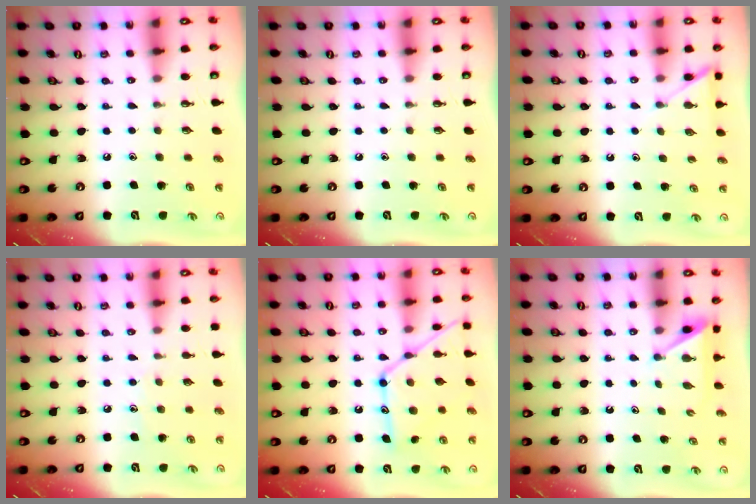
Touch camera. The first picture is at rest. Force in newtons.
{"total": 0.0}
{"total": 4.6, "press": 4.5, "slide": 0.6}
{"total": 4.6, "press": 4.6, "slide": 0.5}
{"total": 15.7, "press": 15.7, "slide": 1.2}
{"total": 5.1, "press": 5.1, "slide": 0.3}